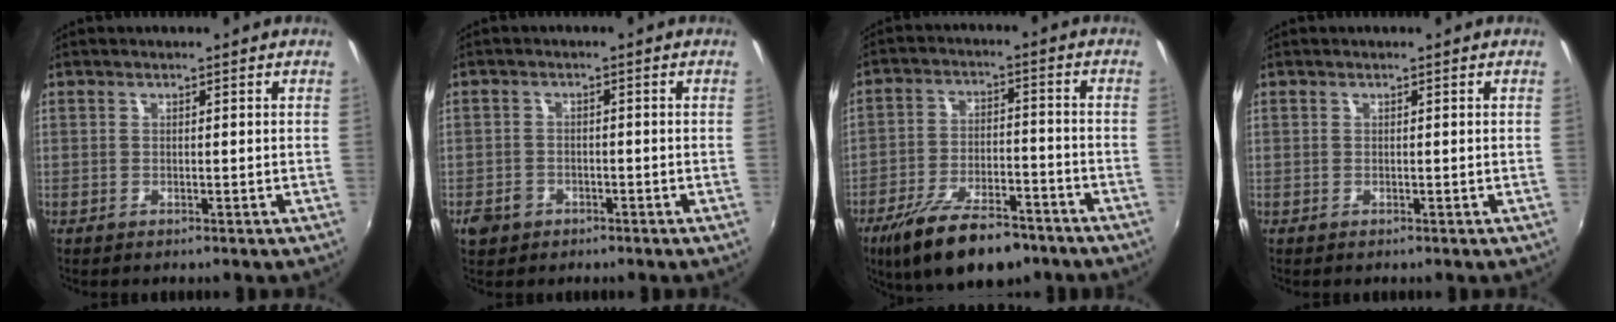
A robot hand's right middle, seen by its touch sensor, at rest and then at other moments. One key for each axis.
{"total": 3.9, "fx": -2.2, "fy": 3.0, "fz": 1.3, "tx": -0.038, "ty": 0.001, "tz": -0.036}
{"total": 15.6, "fx": -11.2, "fy": 5.8, "fz": 9.2, "tx": -0.186, "ty": -0.023, "tz": -0.181}
{"total": 0.0}